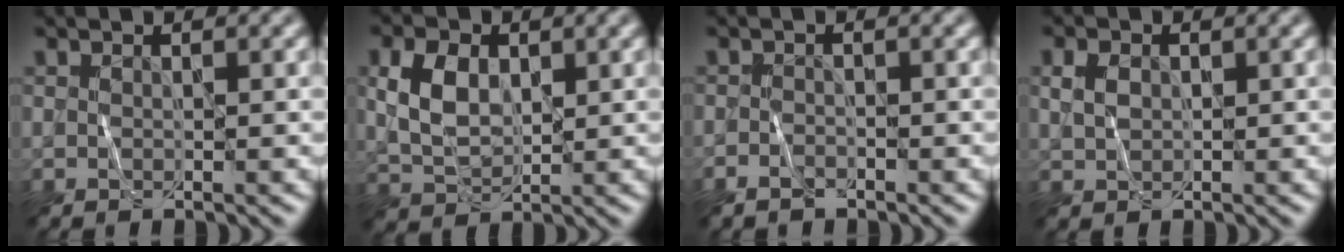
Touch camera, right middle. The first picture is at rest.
{"total": 4.1, "force": [0.8, 2.7, 3.0], "torque": [-0.071, 0.004, 0.016]}
{"total": 1.1, "force": [-1.0, 0.3, 0.3], "torque": [-0.005, 0.002, -0.020]}
{"total": 1.7, "force": [0.4, 1.3, 1.1], "torque": [-0.026, 0.005, 0.008]}